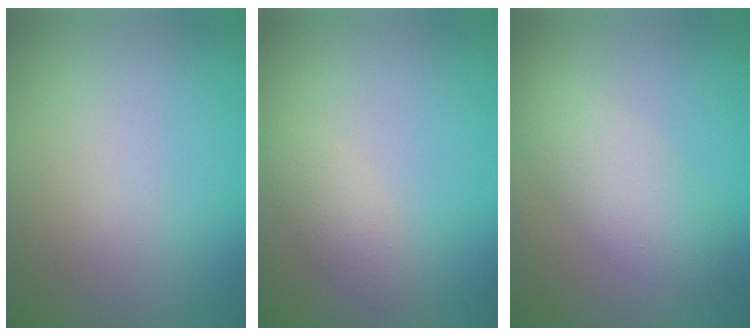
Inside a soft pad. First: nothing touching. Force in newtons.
{"total": 1.6, "press": 1.6, "slide": 0.0}
{"total": 3.6, "press": 3.6, "slide": 0.2}